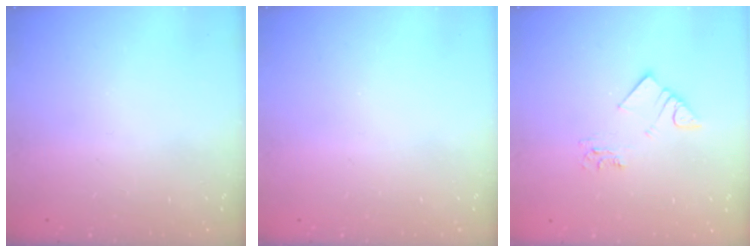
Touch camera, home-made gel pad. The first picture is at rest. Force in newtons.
{"total": 0.0}
{"total": 3.4, "press": 3.4, "slide": 0.2}